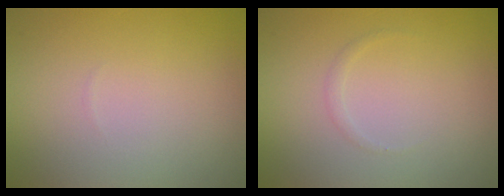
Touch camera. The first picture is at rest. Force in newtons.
{"total": 0.5, "press": 0.5, "slide": 0.0}